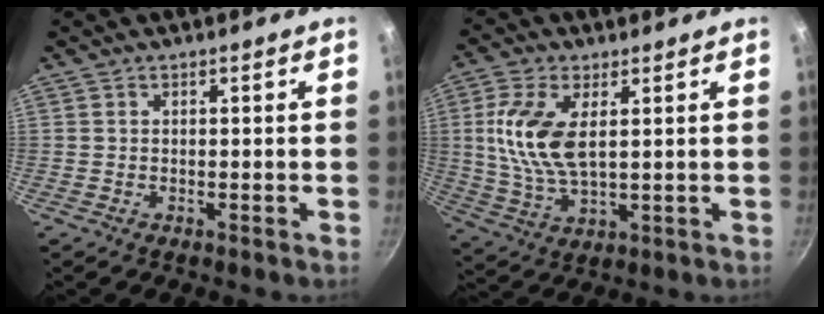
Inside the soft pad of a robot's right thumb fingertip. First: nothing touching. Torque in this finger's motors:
{"motor_torque": [-0.88, 1.35, 1.04, 0.16, 0.15]}